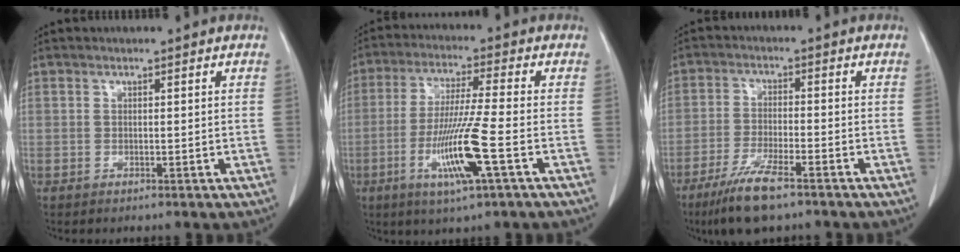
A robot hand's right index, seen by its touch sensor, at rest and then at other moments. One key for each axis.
{"total": 11.4, "fx": -3.8, "fy": -0.5, "fz": 10.7, "tx": -0.213, "ty": -0.019, "tz": -0.074}
{"total": 8.5, "fx": -5.9, "fy": 1.2, "fz": 6.0, "tx": -0.117, "ty": -0.020, "tz": -0.105}